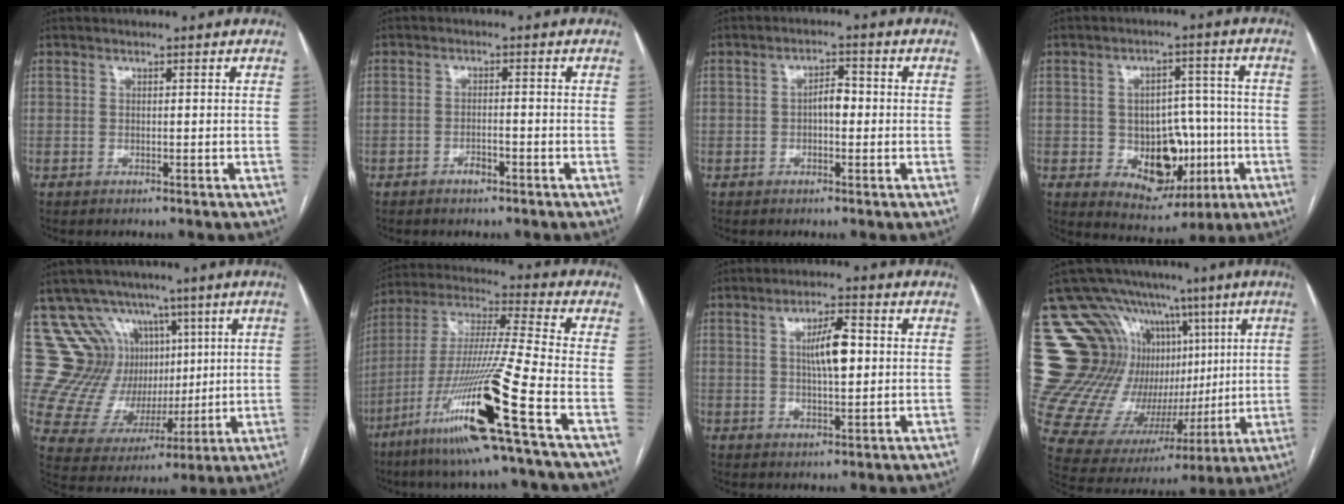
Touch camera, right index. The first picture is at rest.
{"total": 2.1, "force": [-1.3, 0.7, 1.5], "torque": [-0.029, 0.003, -0.018]}
{"total": 3.1, "force": [-0.3, 1.4, 2.8], "torque": [-0.041, 0.010, -0.006]}
{"total": 11.3, "force": [-2.3, 7.8, 7.9], "torque": [-0.115, 0.018, -0.016]}
{"total": 13.2, "force": [6.3, 11.3, 2.7], "torque": [-0.053, 0.050, 0.130]}
{"total": 20.9, "force": [-9.5, -1.3, 18.6], "torque": [-0.382, -0.041, -0.181]}
{"total": 6.4, "force": [1.0, 1.5, 6.1], "torque": [-0.108, 0.009, 0.019]}
{"total": 21.1, "force": [6.5, 16.6, 11.2], "torque": [-0.177, 0.093, 0.148]}